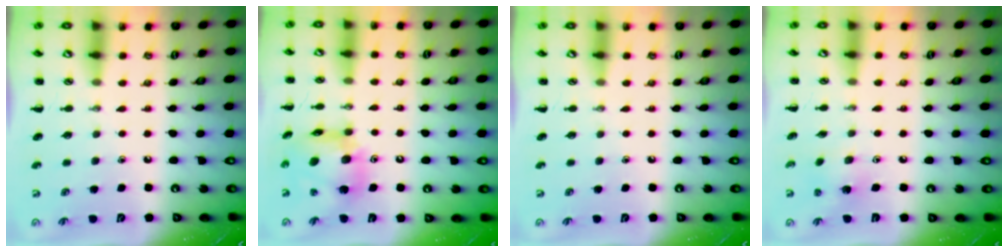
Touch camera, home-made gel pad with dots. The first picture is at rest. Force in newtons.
{"total": 13.9, "press": 13.5, "slide": 3.2}
{"total": 0.0}
{"total": 2.5, "press": 2.4, "slide": 0.7}